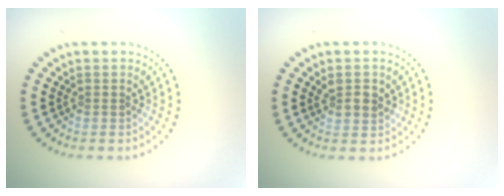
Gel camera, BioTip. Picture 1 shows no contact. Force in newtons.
{"total": 2.0, "press": 1.9, "slide": 0.7}